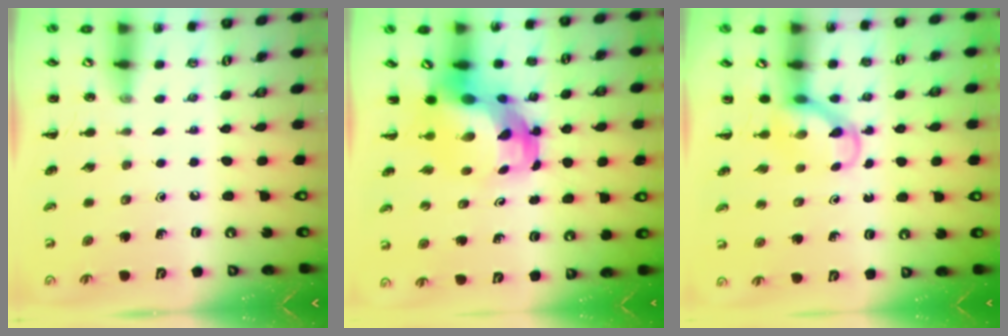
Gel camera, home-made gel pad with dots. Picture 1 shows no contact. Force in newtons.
{"total": 6.8, "press": 6.5, "slide": 1.9}
{"total": 3.8, "press": 3.6, "slide": 1.2}